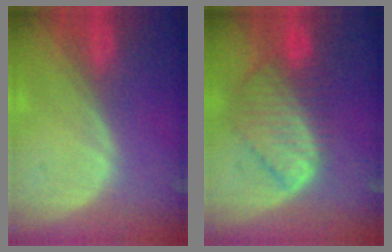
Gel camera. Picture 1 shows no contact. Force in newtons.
{"total": 8.6, "press": 7.5, "slide": 4.1}